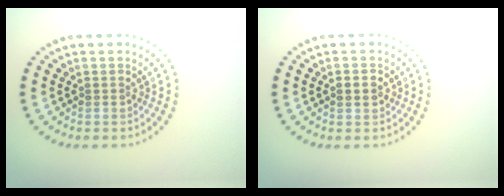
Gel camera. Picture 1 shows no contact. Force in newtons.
{"total": 2.0, "press": 2.0, "slide": 0.0}